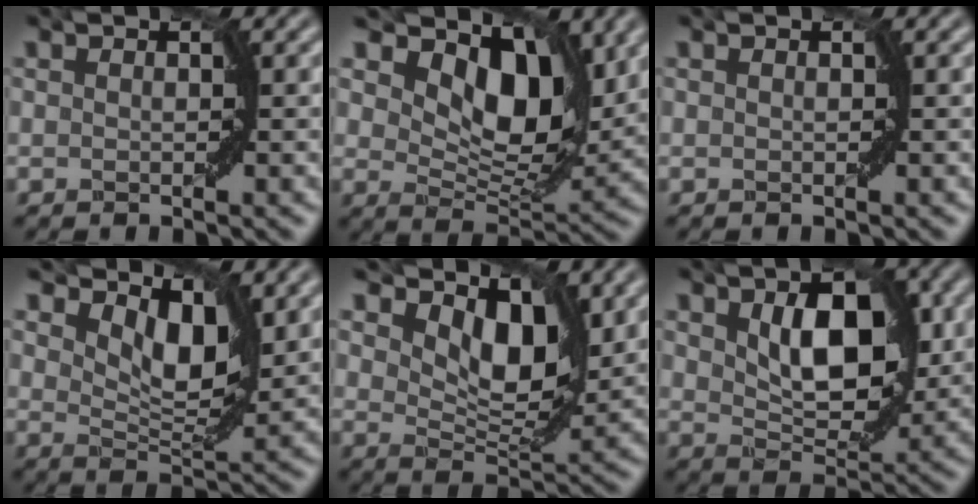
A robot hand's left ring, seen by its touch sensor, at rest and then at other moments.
{"total": 9.5, "force": [4.5, 5.1, 6.6], "torque": [-0.103, -0.006, 0.077]}
{"total": 0.0}
{"total": 5.2, "force": [2.8, 2.4, 3.6], "torque": [-0.062, -0.009, 0.040]}
{"total": 6.5, "force": [3.4, 3.3, 4.5], "torque": [-0.073, -0.010, 0.053]}
{"total": 7.4, "force": [1.8, 4.1, 6.0], "torque": [-0.098, -0.004, 0.038]}